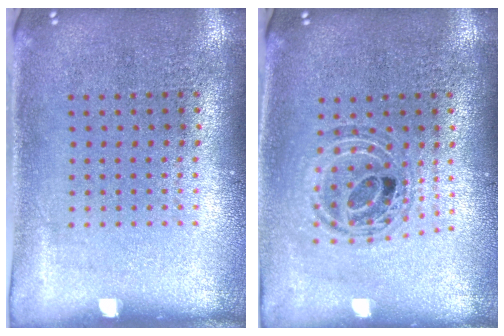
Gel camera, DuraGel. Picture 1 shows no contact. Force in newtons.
{"total": 0.8, "press": 0.8, "slide": 0.2}